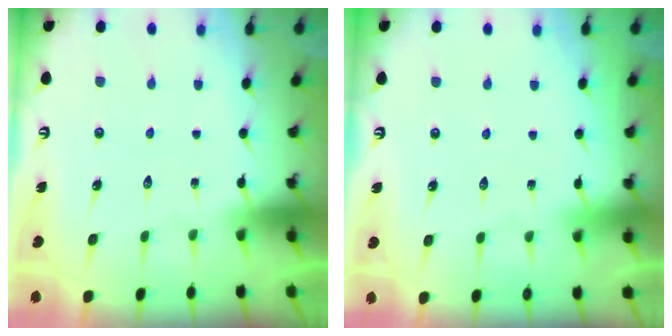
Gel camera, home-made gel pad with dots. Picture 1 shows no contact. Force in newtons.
{"total": 2.1, "press": 2.1, "slide": 0.2}